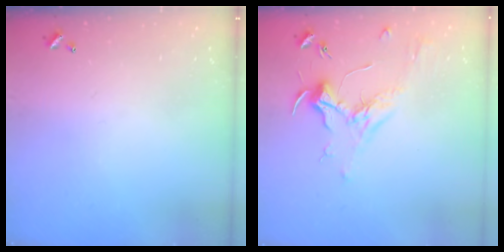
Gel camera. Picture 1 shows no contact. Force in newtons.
{"total": 1.9, "press": 1.7, "slide": 0.8}